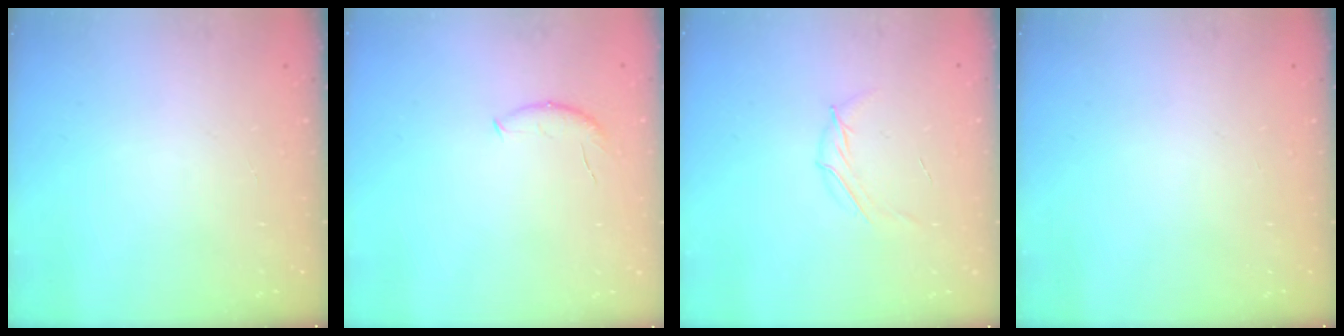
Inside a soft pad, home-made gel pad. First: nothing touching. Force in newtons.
{"total": 6.5, "press": 6.4, "slide": 0.8}
{"total": 5.2, "press": 5.1, "slide": 1.0}
{"total": 0.0}